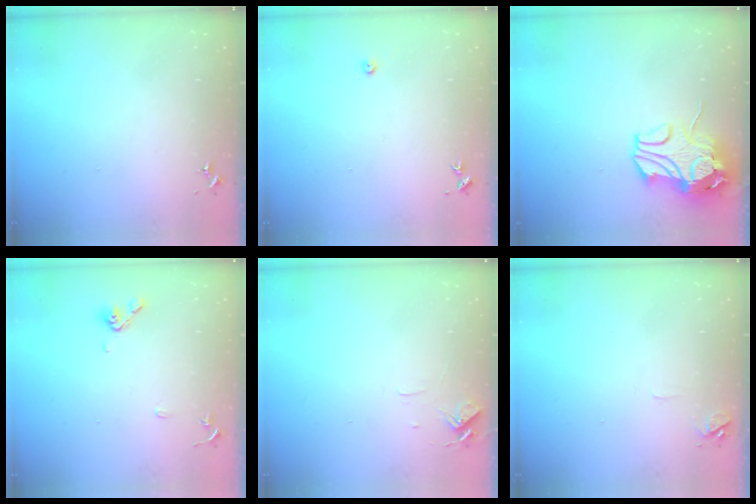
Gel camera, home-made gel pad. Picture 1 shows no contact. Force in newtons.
{"total": 2.4, "press": 2.4, "slide": 0.3}
{"total": 13.3, "press": 13.1, "slide": 2.0}
{"total": 8.9, "press": 8.7, "slide": 1.9}
{"total": 6.2, "press": 6.2, "slide": 0.5}
{"total": 6.3, "press": 6.3, "slide": 0.7}